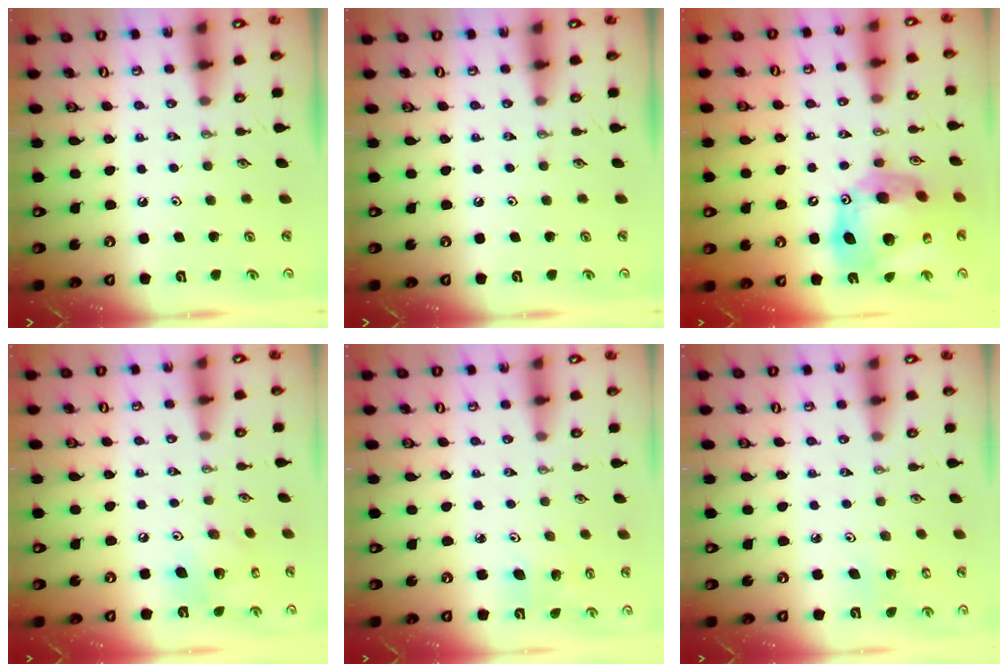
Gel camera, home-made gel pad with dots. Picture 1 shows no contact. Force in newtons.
{"total": 0.0}
{"total": 20.7, "press": 20.6, "slide": 2.0}
{"total": 10.7, "press": 10.6, "slide": 2.0}
{"total": 5.2, "press": 4.9, "slide": 1.8}
{"total": 2.8, "press": 2.8, "slide": 0.2}